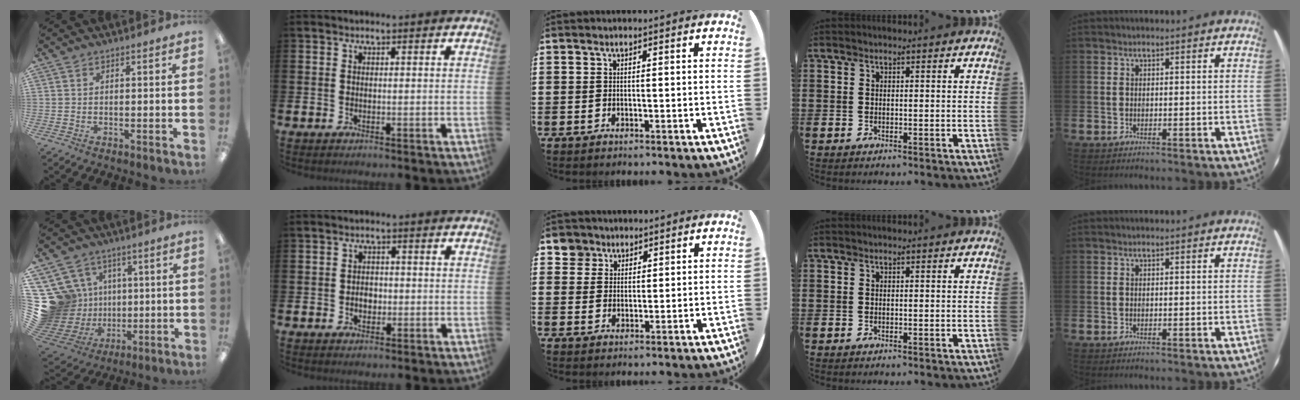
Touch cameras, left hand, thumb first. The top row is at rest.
{"thumb": {"total": 18.4, "force": [3.1, 17.0, 6.3], "torque": [-0.173, -0.029, 0.098]}, "index": {"total": 2.2, "force": [-0.5, 1.7, 1.3], "torque": [-0.009, 0.000, -0.015]}, "middle": {"total": 3.5, "force": [2.6, 2.3, 0.1], "torque": [-0.005, 0.002, 0.049]}}